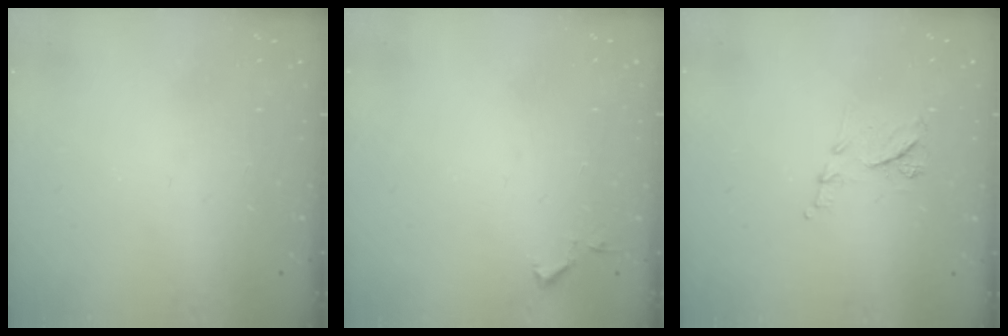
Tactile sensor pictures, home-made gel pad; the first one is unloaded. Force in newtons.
{"total": 3.1, "press": 3.1, "slide": 0.6}
{"total": 7.3, "press": 7.2, "slide": 0.9}